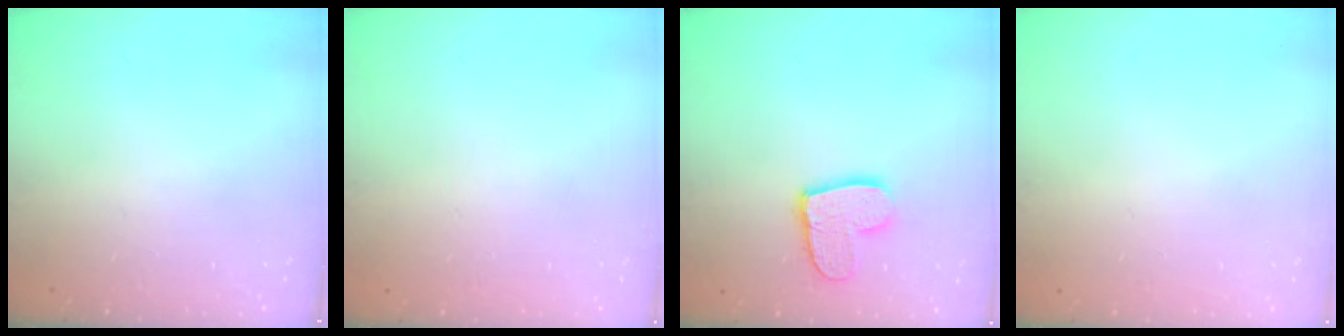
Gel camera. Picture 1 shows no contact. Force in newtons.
{"total": 0.0}
{"total": 12.2, "press": 12.2, "slide": 1.0}
{"total": 0.0}